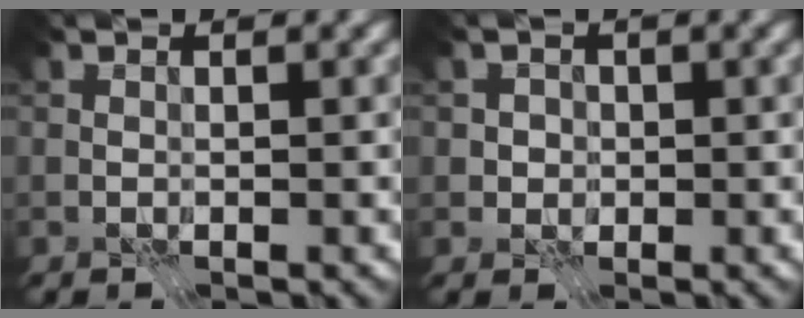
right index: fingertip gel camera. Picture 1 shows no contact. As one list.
[{"total": 1.5, "force": [-0.2, 1.5, 0.3], "torque": [0.004, 0.001, 0.001]}]